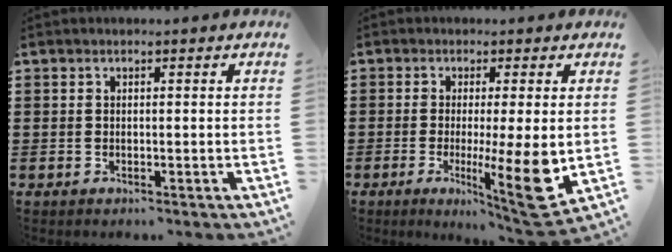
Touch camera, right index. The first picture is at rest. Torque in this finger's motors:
{"motor_torque": [0.23, 0.31, 0.18, 0.05]}